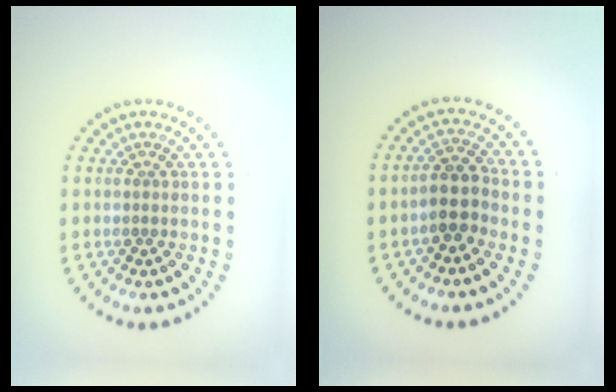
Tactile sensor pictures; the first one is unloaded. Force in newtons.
{"total": 2.8, "press": 2.5, "slide": 1.3}